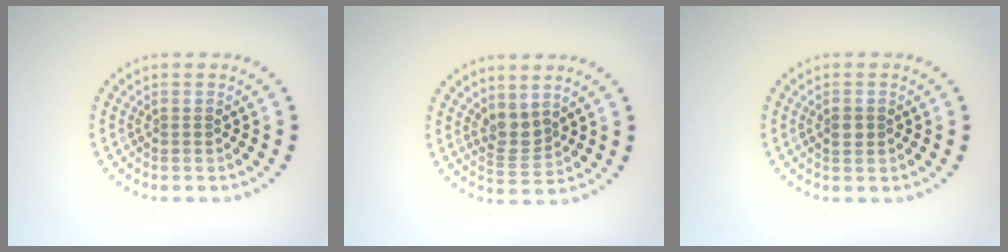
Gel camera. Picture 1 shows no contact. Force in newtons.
{"total": 2.4, "press": 2.0, "slide": 1.3}
{"total": 1.4, "press": 1.4, "slide": 0.1}